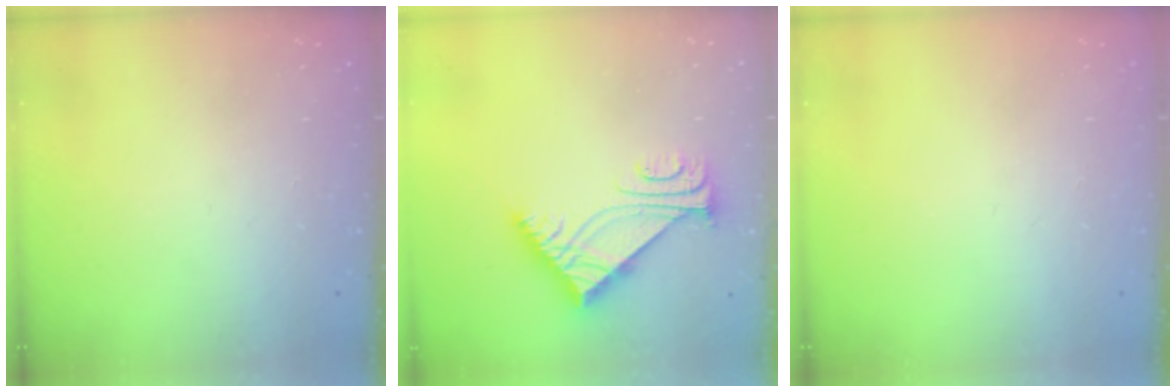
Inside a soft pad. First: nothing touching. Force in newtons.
{"total": 7.1, "press": 7.1, "slide": 0.2}
{"total": 0.0}